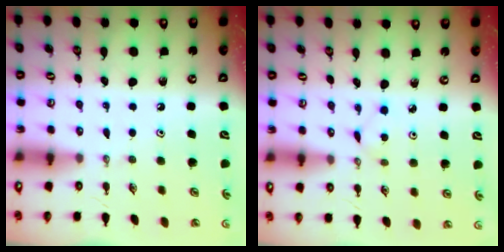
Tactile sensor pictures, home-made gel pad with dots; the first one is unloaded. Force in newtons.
{"total": 1.6, "press": 1.6, "slide": 0.2}